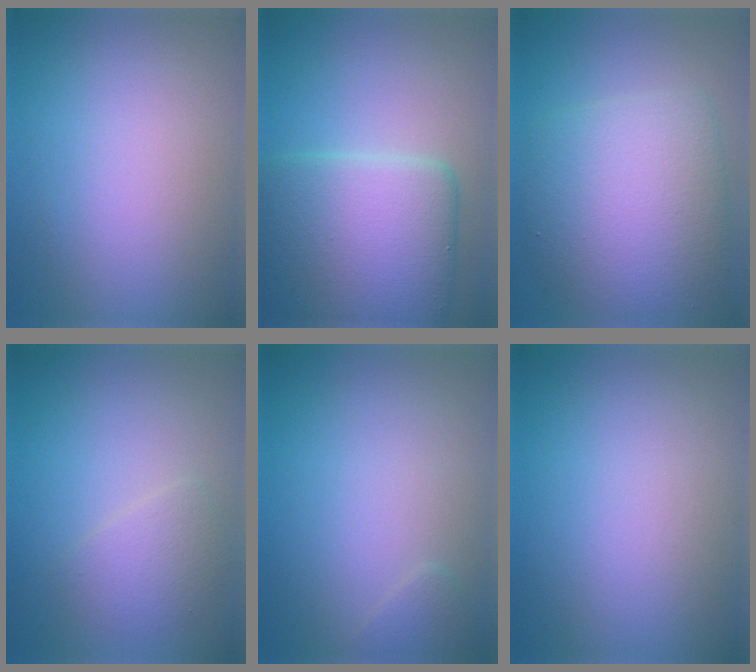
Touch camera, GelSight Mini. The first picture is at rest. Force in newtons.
{"total": 9.0, "press": 9.0, "slide": 0.1}
{"total": 7.5, "press": 7.5, "slide": 0.1}
{"total": 2.1, "press": 2.1, "slide": 0.0}
{"total": 0.9, "press": 0.9, "slide": 0.1}
{"total": 0.0}